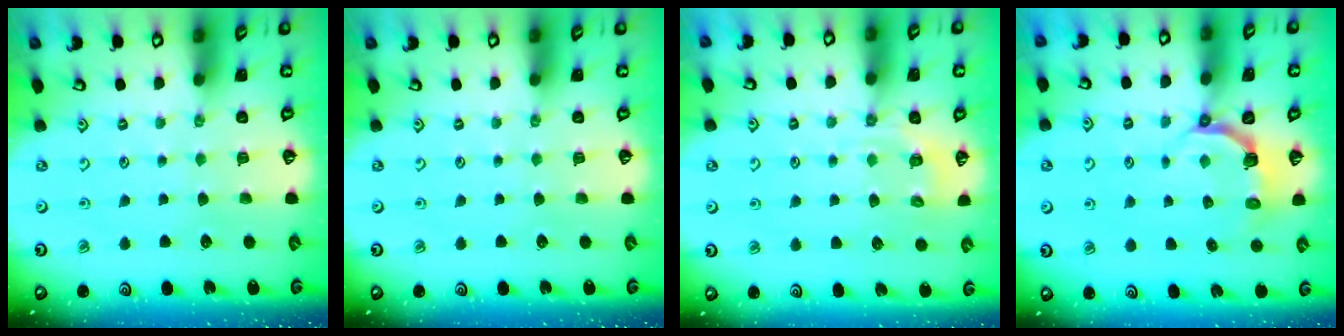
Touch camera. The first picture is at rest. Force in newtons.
{"total": 0.0}
{"total": 5.4, "press": 5.2, "slide": 1.2}
{"total": 5.0, "press": 3.4, "slide": 3.7}